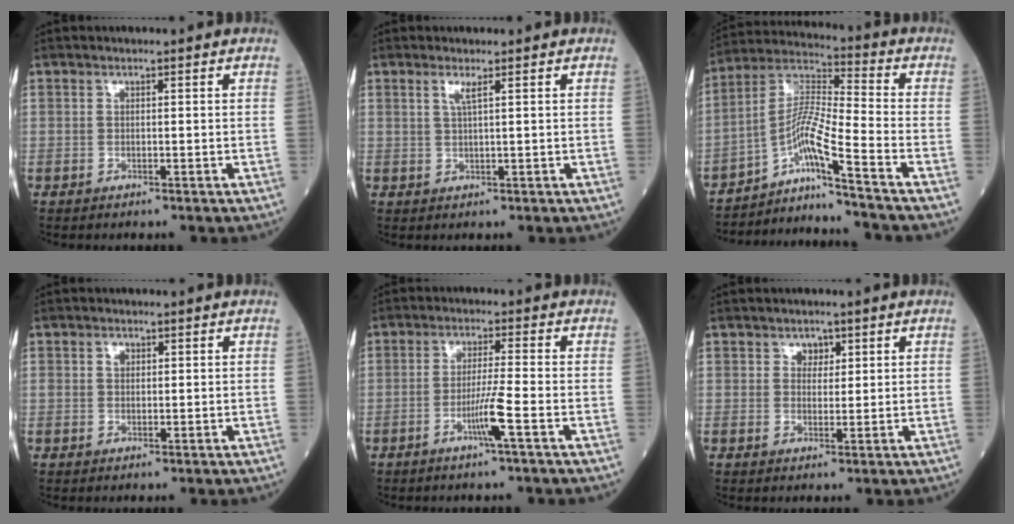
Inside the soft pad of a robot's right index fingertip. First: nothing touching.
{"total": 1.7, "force": [0.8, -0.2, 1.4], "torque": [-0.033, -0.001, 0.017]}
{"total": 10.4, "force": [-7.1, -1.9, 7.3], "torque": [-0.150, 0.010, -0.129]}
{"total": 1.4, "force": [0.6, 1.1, 0.8], "torque": [-0.015, 0.003, 0.010]}
{"total": 4.8, "force": [-2.0, -1.0, 4.2], "torque": [-0.081, -0.009, -0.041]}
{"total": 2.1, "force": [1.1, 1.5, 0.9], "torque": [-0.007, 0.000, 0.016]}